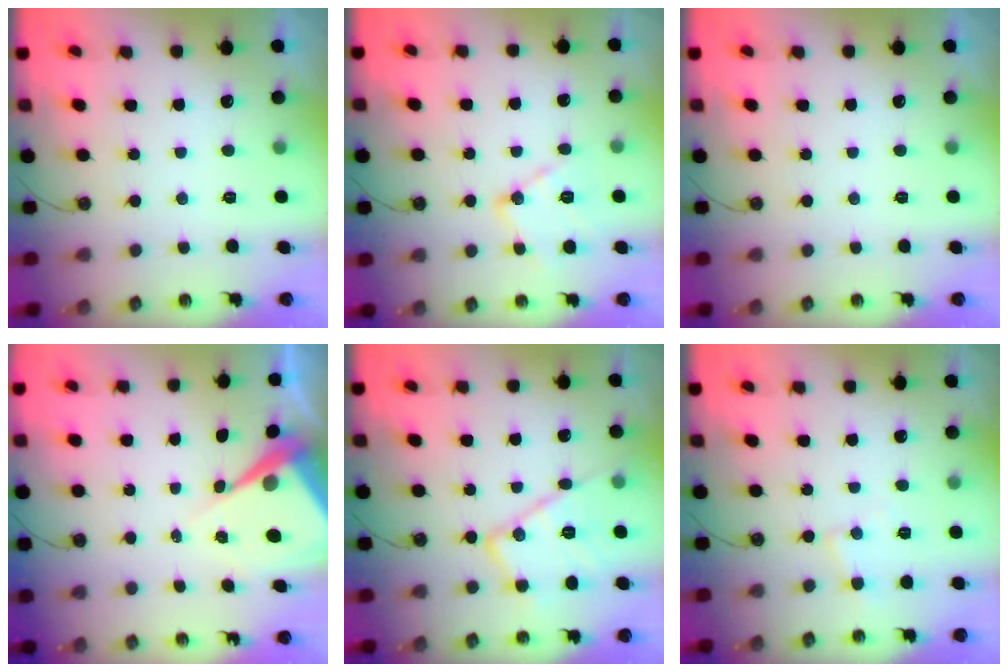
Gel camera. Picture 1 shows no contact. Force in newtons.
{"total": 11.5, "press": 11.5, "slide": 0.6}
{"total": 0.0}
{"total": 8.5, "press": 8.5, "slide": 0.7}
{"total": 16.2, "press": 16.2, "slide": 1.1}
{"total": 5.7, "press": 5.7, "slide": 0.4}